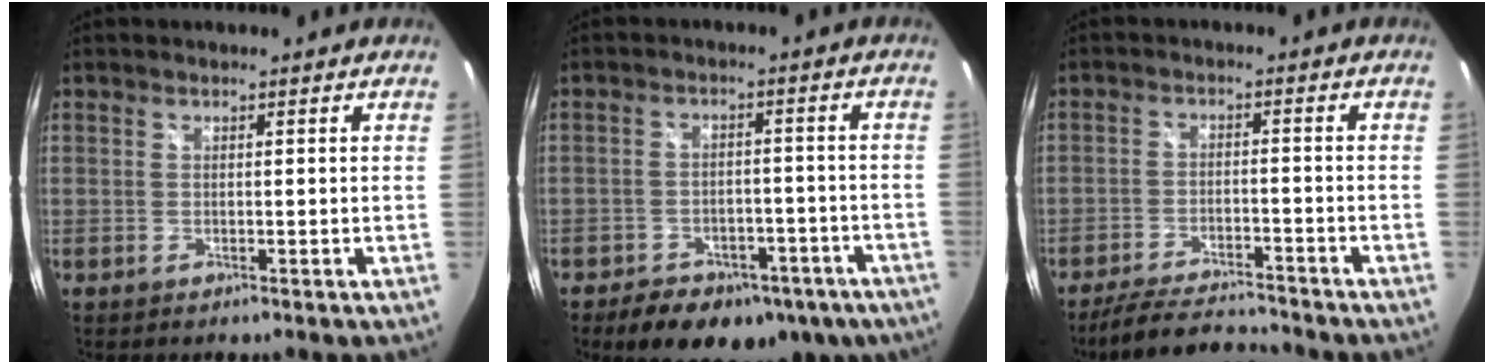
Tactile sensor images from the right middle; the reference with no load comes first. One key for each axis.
{"total": 17.3, "fx": -11.8, "fy": 9.4, "fz": 8.4, "tx": -0.166, "ty": -0.001, "tz": -0.139}
{"total": 10.6, "fx": -9.7, "fy": 1.4, "fz": 3.8, "tx": -0.098, "ty": -0.007, "tz": -0.160}